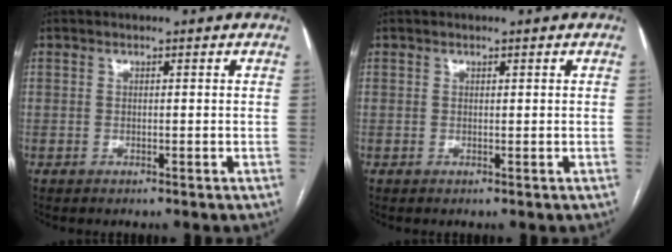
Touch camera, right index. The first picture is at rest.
{"total": 0.0}